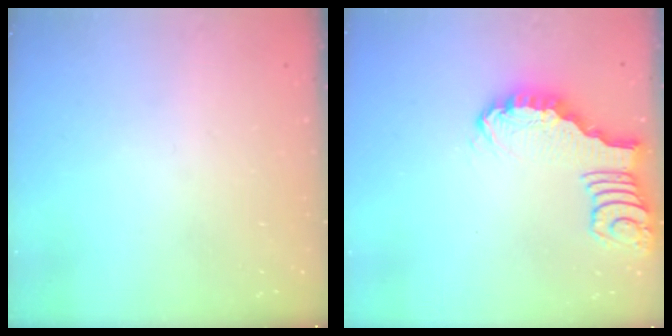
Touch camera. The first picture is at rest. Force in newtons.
{"total": 2.2, "press": 2.2, "slide": 0.2}